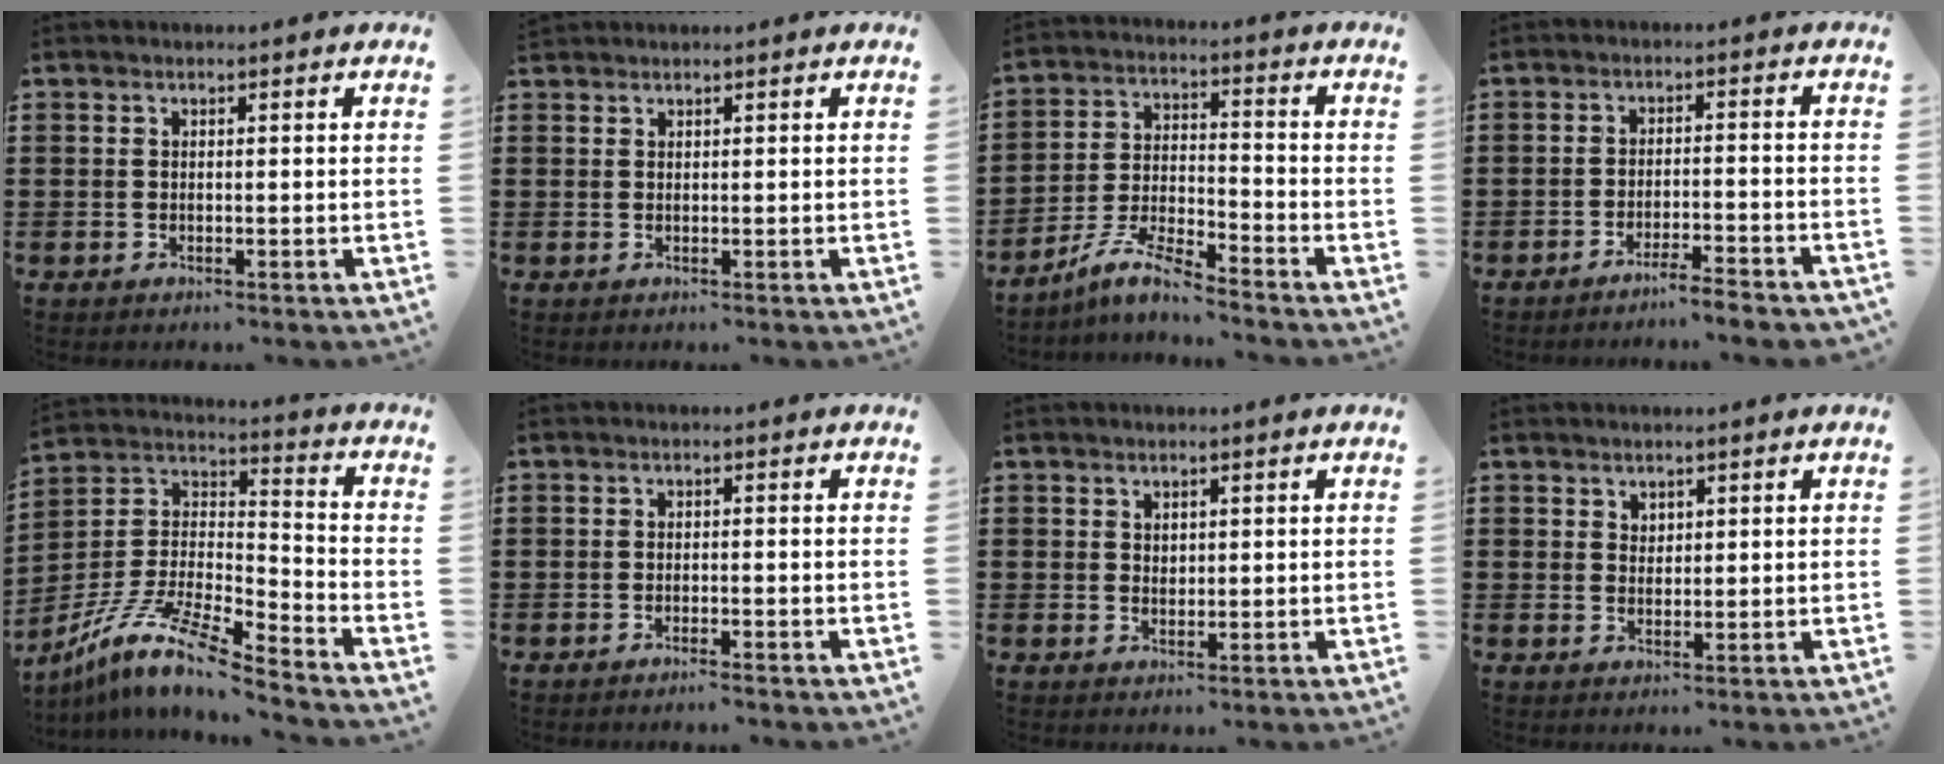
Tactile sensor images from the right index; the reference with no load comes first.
{"total": 0.6, "force": [0.5, 0.1, -0.1], "torque": [0.001, 0.002, 0.010]}
{"total": 7.0, "force": [-6.2, 0.4, 3.3], "torque": [-0.081, -0.006, -0.124]}
{"total": 3.5, "force": [-3.3, -0.4, 1.1], "torque": [-0.020, -0.004, -0.066]}
{"total": 11.1, "force": [-9.2, 0.8, 6.1], "torque": [-0.135, -0.001, -0.189]}
{"total": 1.2, "force": [-1.1, -0.1, 0.4], "torque": [-0.008, -0.001, -0.022]}
{"total": 1.2, "force": [0.9, 0.8, 0.3], "torque": [-0.006, 0.003, 0.017]}
{"total": 1.5, "force": [1.2, 0.9, 0.2], "torque": [-0.005, 0.003, 0.023]}